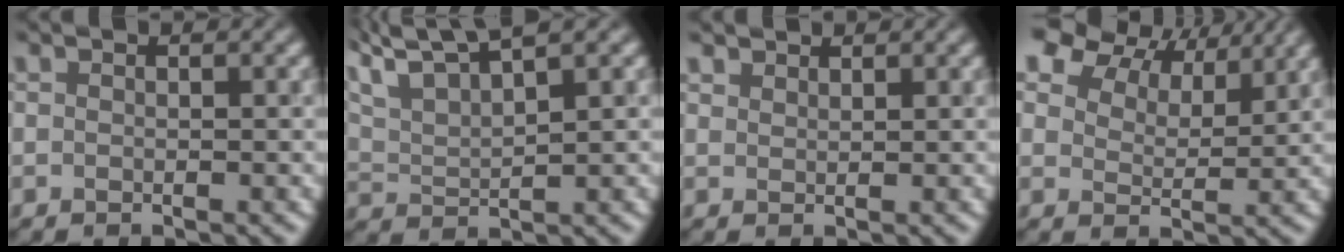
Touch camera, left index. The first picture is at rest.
{"total": 8.0, "force": [6.7, 1.4, 4.3], "torque": [-0.087, 0.032, 0.099]}
{"total": 1.4, "force": [1.3, 0.3, -0.1], "torque": [0.000, 0.002, 0.024]}
{"total": 9.6, "force": [7.7, 4.3, 3.8], "torque": [-0.085, 0.010, 0.130]}